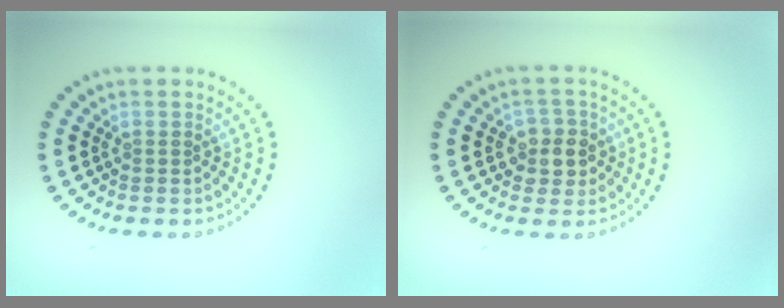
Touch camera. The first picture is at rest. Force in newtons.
{"total": 2.6, "press": 2.4, "slide": 1.1}